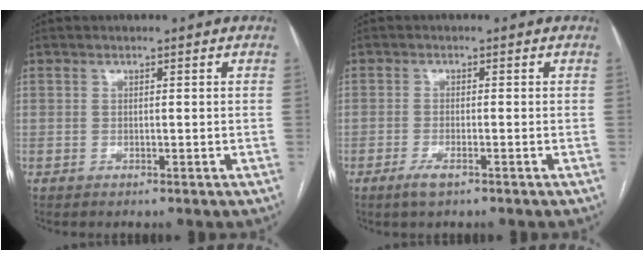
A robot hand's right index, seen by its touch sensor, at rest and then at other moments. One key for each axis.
{"total": 2.5, "fx": -1.6, "fy": 0.5, "fz": 1.9, "tx": -0.041, "ty": -0.003, "tz": -0.030}